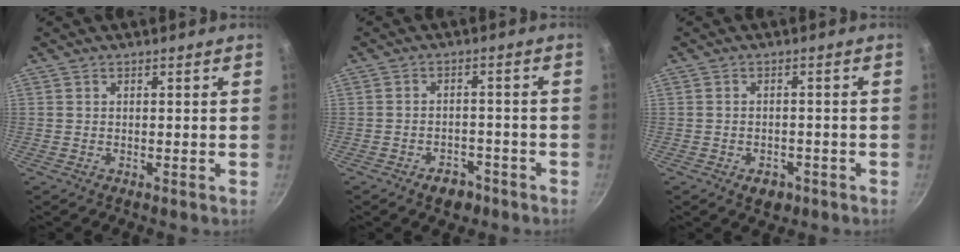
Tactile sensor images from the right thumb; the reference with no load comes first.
{"total": 4.9, "force": [-3.2, 3.0, 2.2], "torque": [-0.015, 0.028, -0.037]}
{"total": 3.9, "force": [-2.0, 2.6, 2.0], "torque": [-0.020, 0.017, -0.017]}